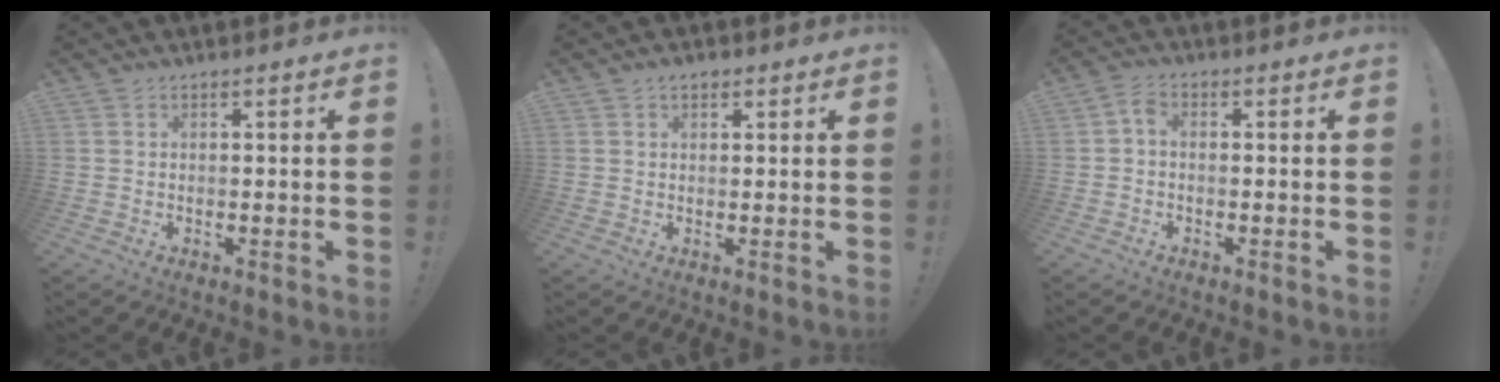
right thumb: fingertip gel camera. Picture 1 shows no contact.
{"total": 1.9, "force": [1.0, 1.2, 1.1], "torque": [-0.018, 0.002, 0.018]}
{"total": 2.3, "force": [-0.7, 1.3, 1.8], "torque": [-0.037, 0.009, -0.013]}